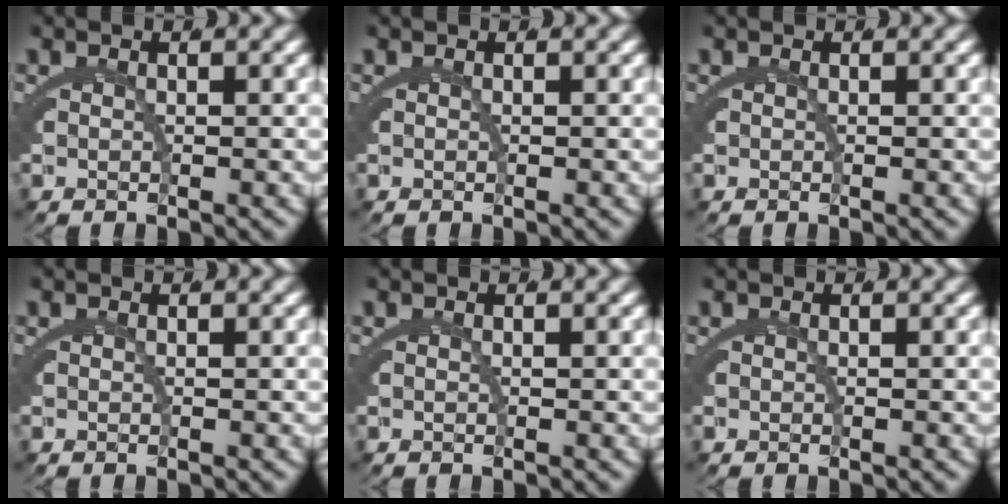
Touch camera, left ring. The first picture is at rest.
{"total": 0.0}
{"total": 0.0}
{"total": 0.0}
{"total": 0.0}
{"total": 0.0}